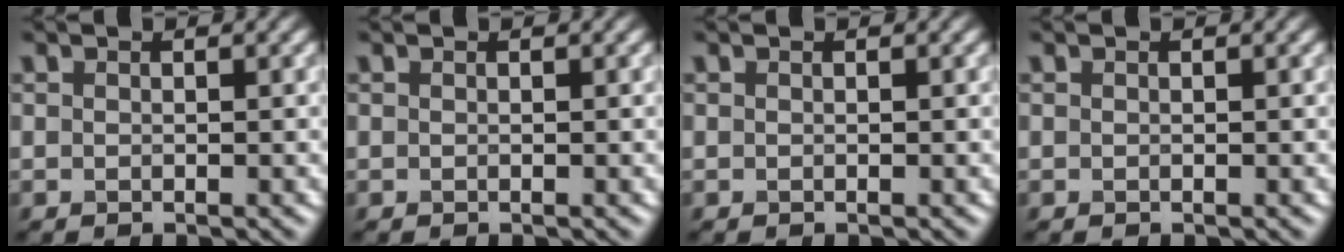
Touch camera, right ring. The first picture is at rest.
{"total": 0.0}
{"total": 0.0}
{"total": 0.0}